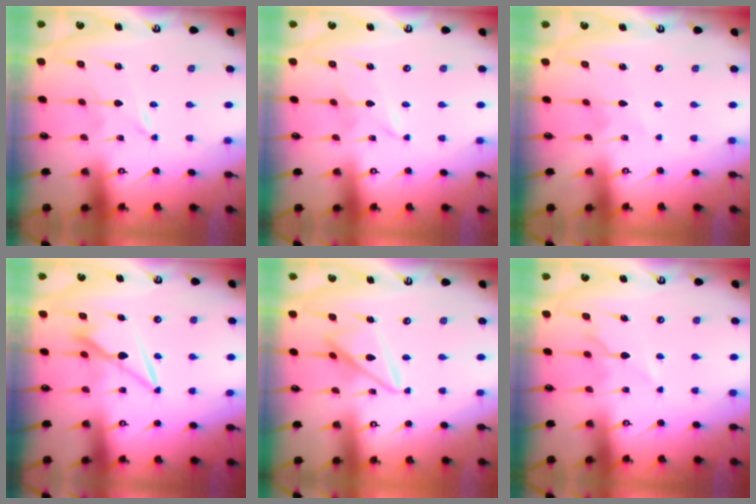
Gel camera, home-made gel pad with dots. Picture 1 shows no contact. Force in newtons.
{"total": 1.0, "press": 1.0, "slide": 0.2}
{"total": 2.6, "press": 2.6, "slide": 0.3}
{"total": 8.1, "press": 8.0, "slide": 1.0}
{"total": 12.0, "press": 11.9, "slide": 1.2}
{"total": 6.2, "press": 6.2, "slide": 0.7}